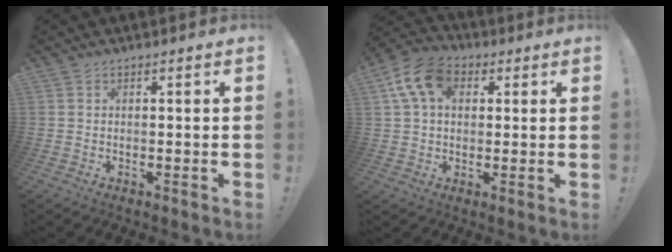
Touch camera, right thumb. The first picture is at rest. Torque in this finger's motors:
{"motor_torque": [1.05, 1.07, 0.18, 0.07, 0.05]}